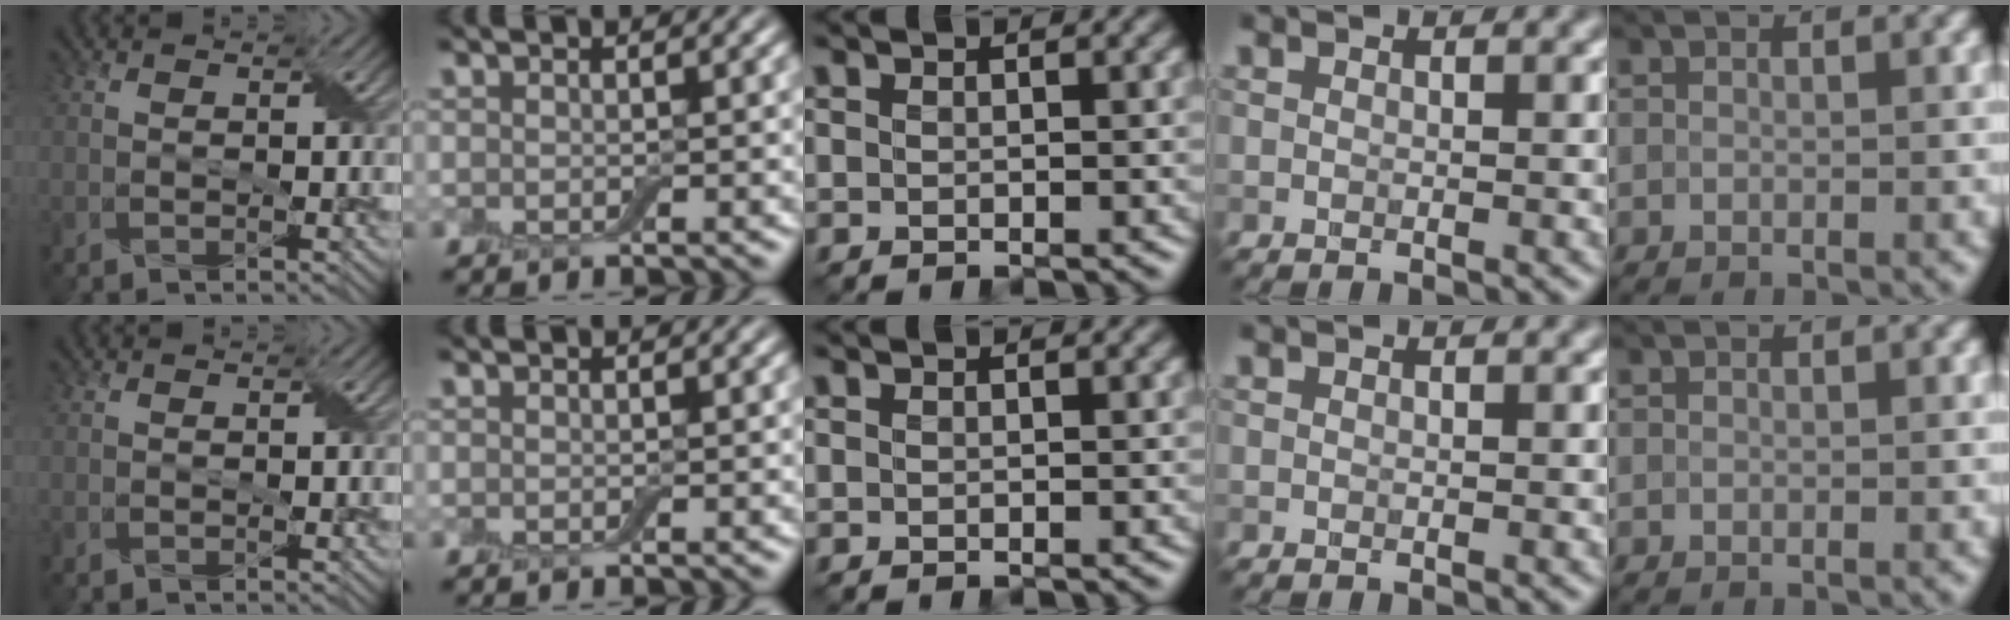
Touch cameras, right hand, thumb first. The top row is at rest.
{}